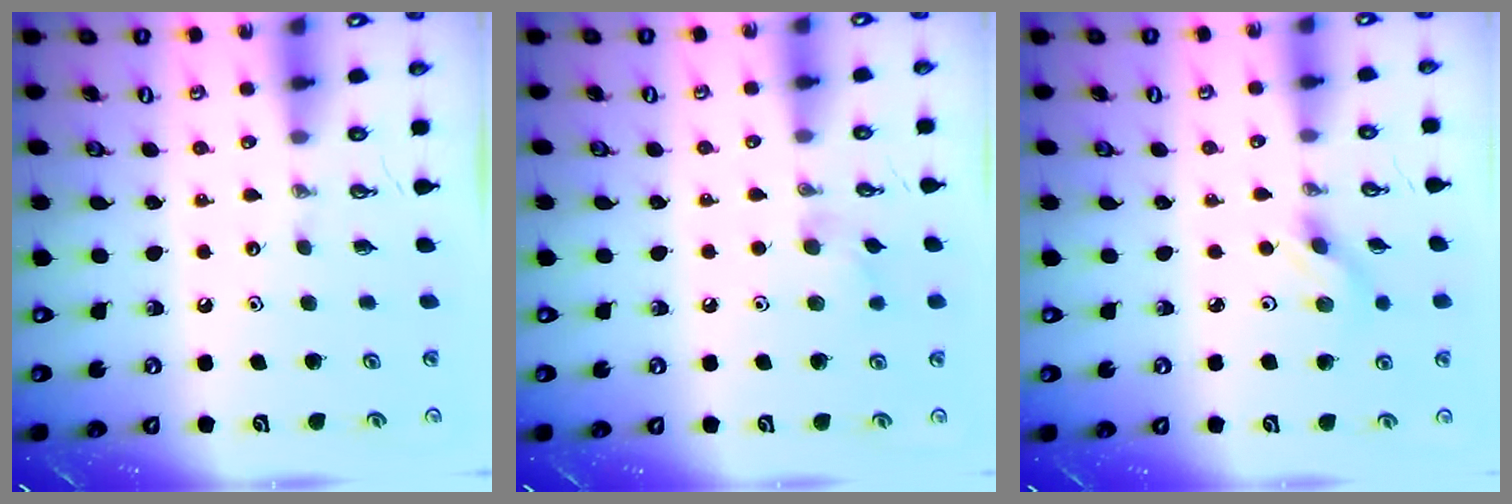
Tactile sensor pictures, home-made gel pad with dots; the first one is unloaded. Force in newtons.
{"total": 7.3, "press": 7.3, "slide": 0.6}
{"total": 2.8, "press": 2.5, "slide": 1.3}